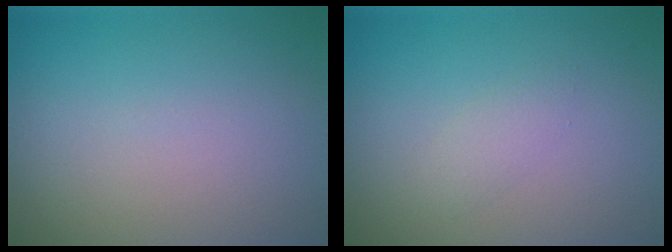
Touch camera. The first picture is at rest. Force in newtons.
{"total": 1.1, "press": 1.1, "slide": 0.0}